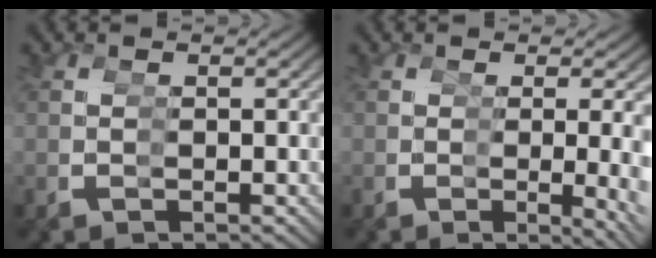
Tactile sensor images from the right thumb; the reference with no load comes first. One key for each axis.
{"total": 3.7, "fx": -0.5, "fy": 0.5, "fz": 3.7, "tx": -0.049, "ty": -0.006, "tz": -0.003}